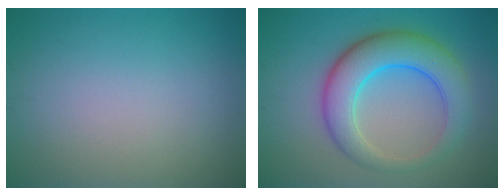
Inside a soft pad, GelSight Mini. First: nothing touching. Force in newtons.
{"total": 7.1, "press": 7.1, "slide": 0.1}